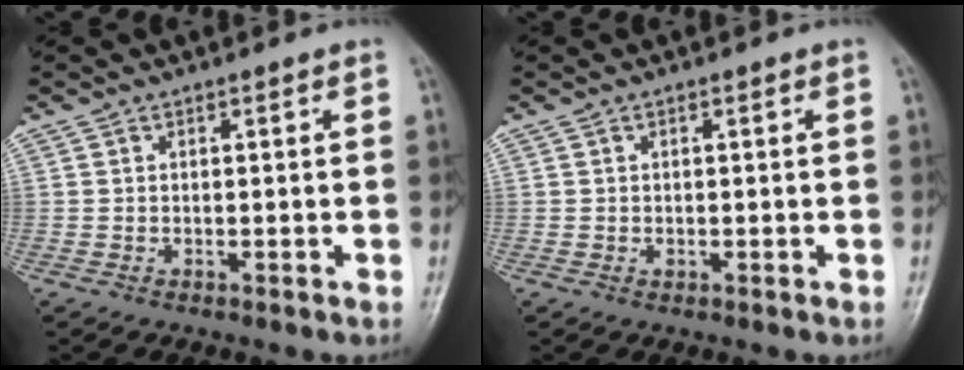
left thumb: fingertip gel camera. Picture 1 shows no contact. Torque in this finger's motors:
{"motor_torque": [-0.40, 0.18, -0.06, 0.06, -0.02]}